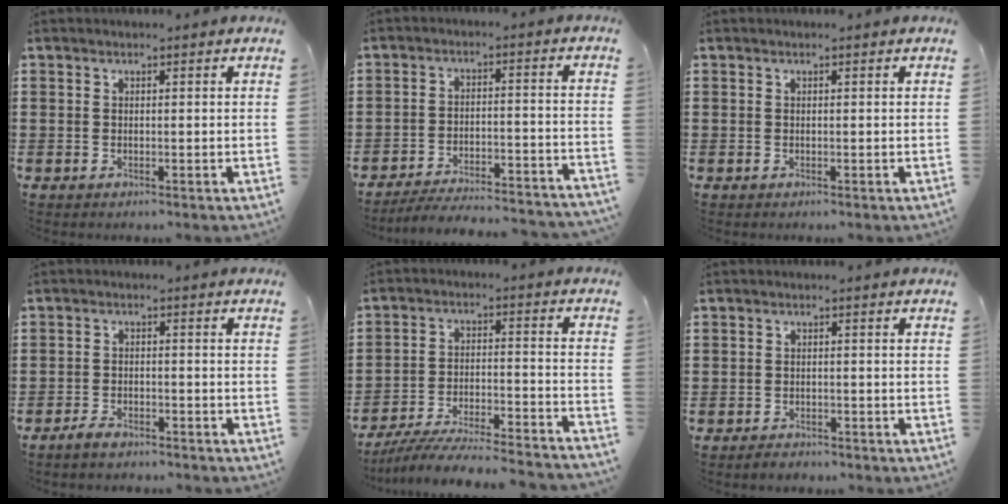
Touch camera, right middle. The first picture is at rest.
{"total": 5.1, "force": [-4.9, 0.0, 1.4], "torque": [-0.024, -0.005, -0.097]}
{"total": 0.0}
{"total": 2.3, "force": [-2.2, 0.5, 0.7], "torque": [-0.023, 0.002, -0.046]}
{"total": 7.3, "force": [-6.9, 0.1, 2.4], "torque": [-0.042, -0.001, -0.135]}
{"total": 1.4, "force": [-1.3, 0.5, 0.1], "torque": [-0.005, 0.003, -0.029]}